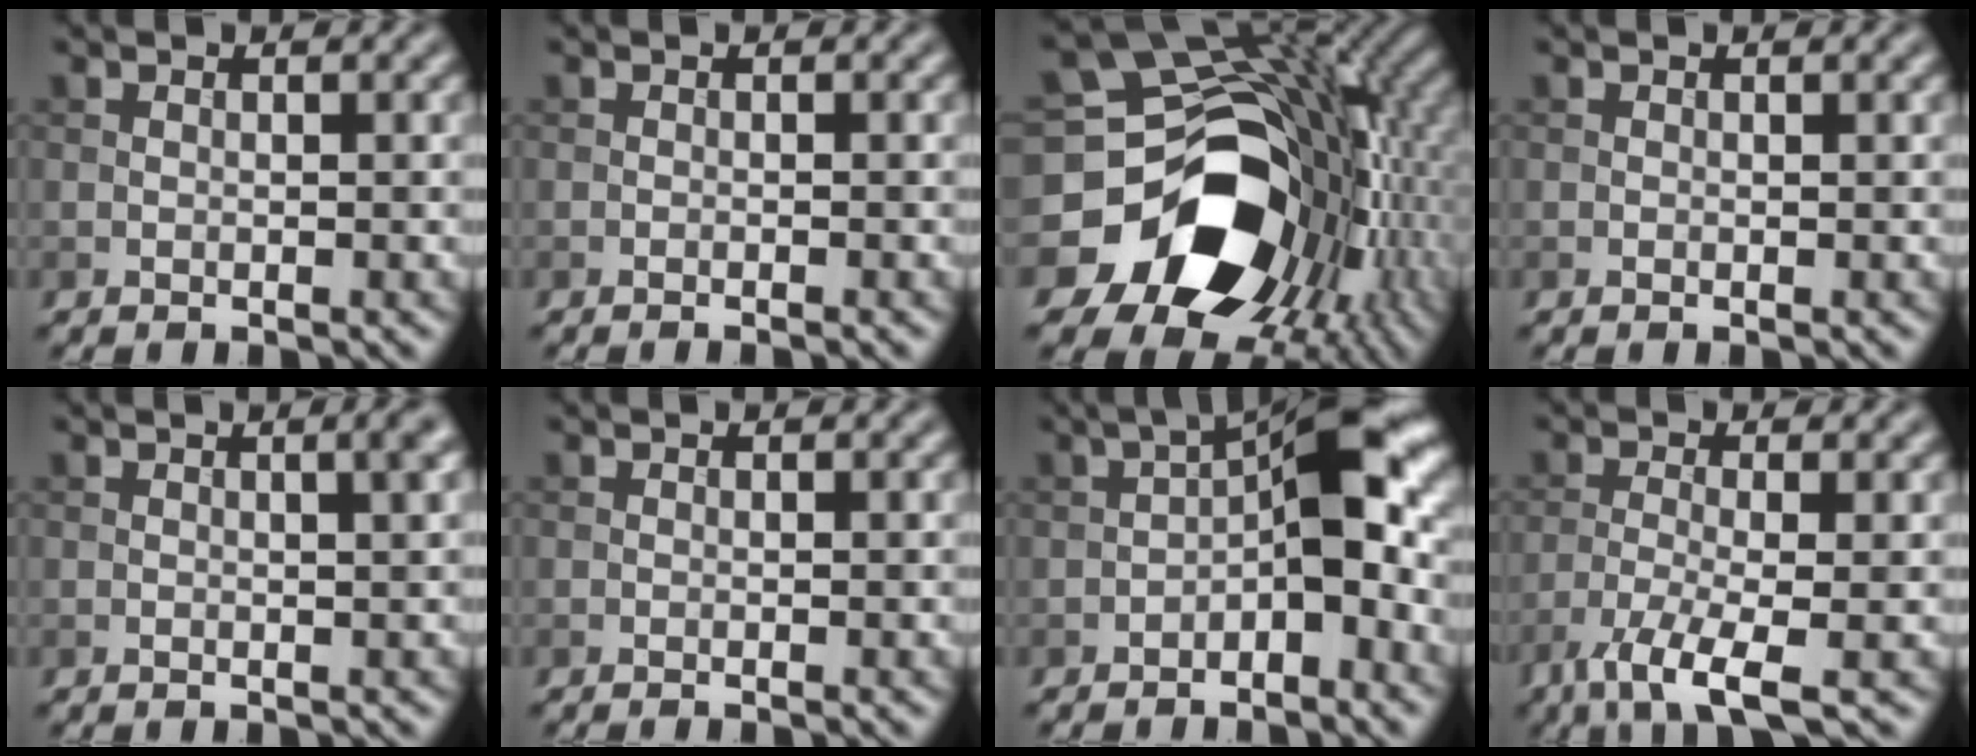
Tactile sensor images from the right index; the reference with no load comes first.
{"total": 0.7, "force": [-0.5, 0.1, 0.5], "torque": [-0.004, 0.000, -0.011]}
{"total": 16.9, "force": [-5.1, 12.3, 10.5], "torque": [-0.179, -0.033, -0.071]}
{"total": 0.0}
{"total": 2.3, "force": [0.5, 0.6, 2.2], "torque": [-0.021, 0.006, 0.001]}
{"total": 0.6, "force": [-0.2, 0.2, 0.5], "torque": [-0.005, -0.004, -0.006]}
{"total": 7.4, "force": [-1.3, 2.8, 6.7], "torque": [-0.089, 0.027, -0.033]}
{"total": 5.0, "force": [-3.0, 1.0, 4.0], "torque": [-0.075, -0.007, -0.062]}